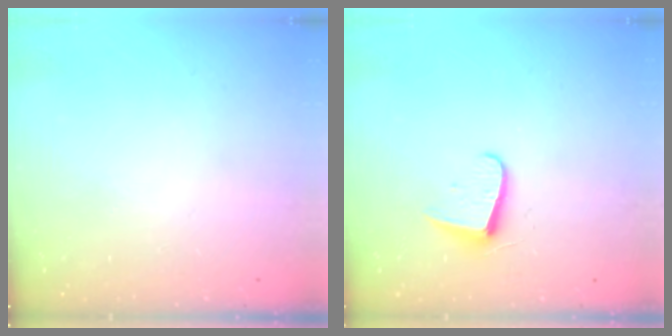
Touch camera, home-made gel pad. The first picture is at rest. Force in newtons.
{"total": 6.8, "press": 6.8, "slide": 0.7}